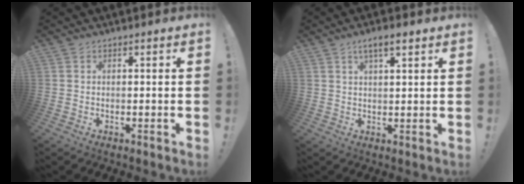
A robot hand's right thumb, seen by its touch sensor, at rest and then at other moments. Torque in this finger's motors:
{"motor_torque": [-0.02, 0.15, 0.62, 0.29, 0.01]}